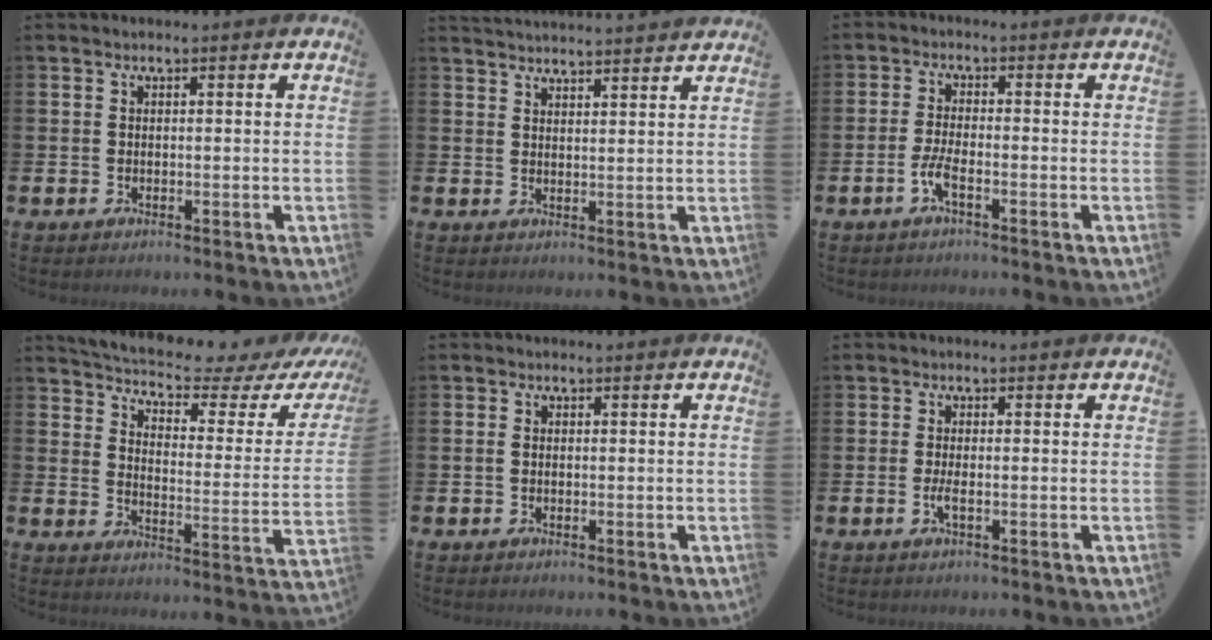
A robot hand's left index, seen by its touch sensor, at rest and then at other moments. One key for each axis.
{"total": 3.5, "fx": 3.5, "fy": -0.2, "fz": 0.0, "tx": -0.007, "ty": -0.021, "tz": 0.064}
{"total": 2.6, "fx": -1.4, "fy": 0.5, "fz": 2.1, "tx": -0.053, "ty": 0.002, "tz": -0.025}
{"total": 5.3, "fx": 4.9, "fy": 0.9, "fz": 1.7, "tx": -0.062, "ty": -0.041, "tz": 0.078}
{"total": 0.6, "fx": -0.1, "fy": 0.4, "fz": 0.5, "tx": -0.008, "ty": 0.003, "tz": -0.004}
{"total": 1.4, "fx": -0.4, "fy": 0.3, "fz": 1.3, "tx": -0.034, "ty": 0.003, "tz": -0.006}